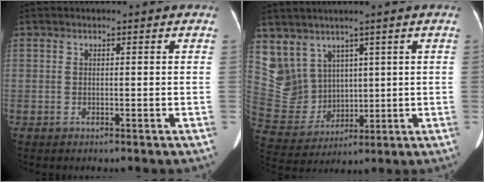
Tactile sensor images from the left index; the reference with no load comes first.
{"total": 9.7, "force": [5.9, 7.6, 1.1], "torque": [-0.049, 0.015, 0.147]}